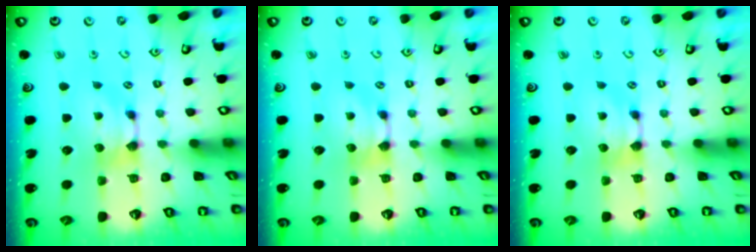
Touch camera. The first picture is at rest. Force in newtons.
{"total": 0.0}
{"total": 0.0}